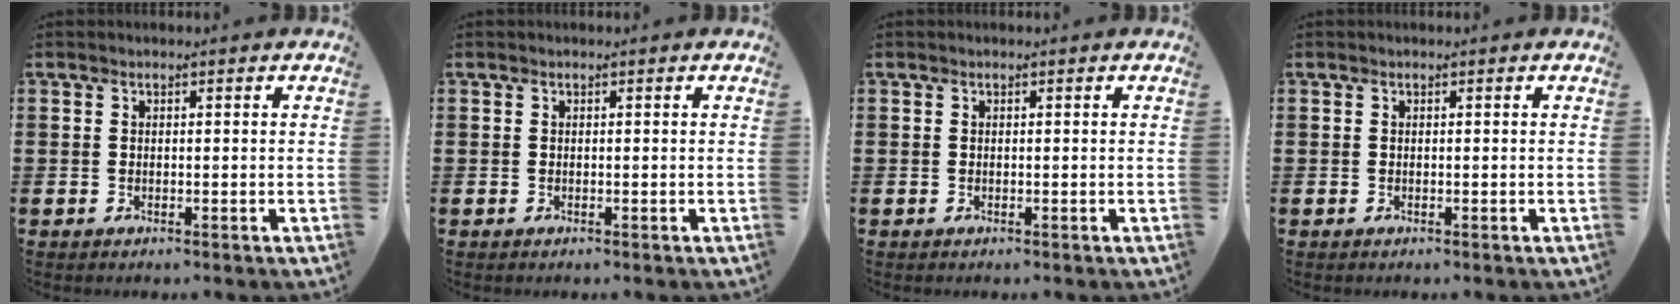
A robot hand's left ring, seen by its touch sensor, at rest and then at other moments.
{"total": 0.0}
{"total": 0.0}
{"total": 0.0}